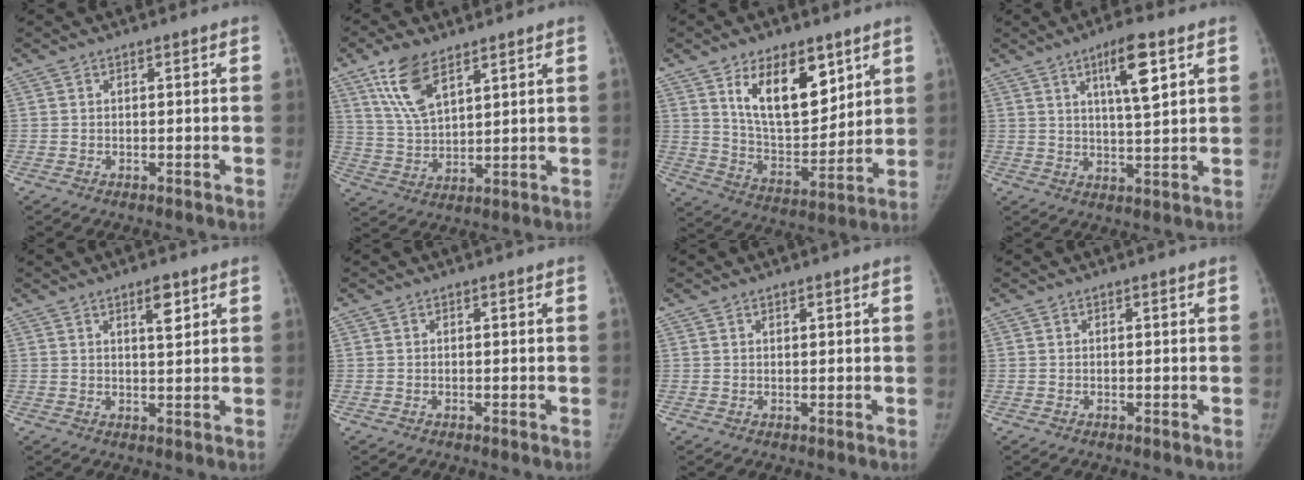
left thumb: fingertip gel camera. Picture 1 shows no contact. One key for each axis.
{"total": 10.5, "fx": 6.4, "fy": 4.5, "fz": 7.0, "tx": -0.129, "ty": -0.024, "tz": 0.133}
{"total": 16.2, "fx": 8.4, "fy": 8.3, "fz": 11.2, "tx": -0.137, "ty": -0.053, "tz": 0.158}
{"total": 8.9, "fx": 4.2, "fy": 1.9, "fz": 7.6, "tx": -0.120, "ty": -0.020, "tz": 0.069}
{"total": 4.0, "fx": 2.2, "fy": 1.2, "fz": 3.1, "tx": -0.039, "ty": -0.014, "tz": 0.035}
{"total": 0.0}
{"total": 0.7, "fx": 0.5, "fy": 0.4, "fz": 0.4, "tx": -0.002, "ty": -0.003, "tz": 0.008}
{"total": 0.0}